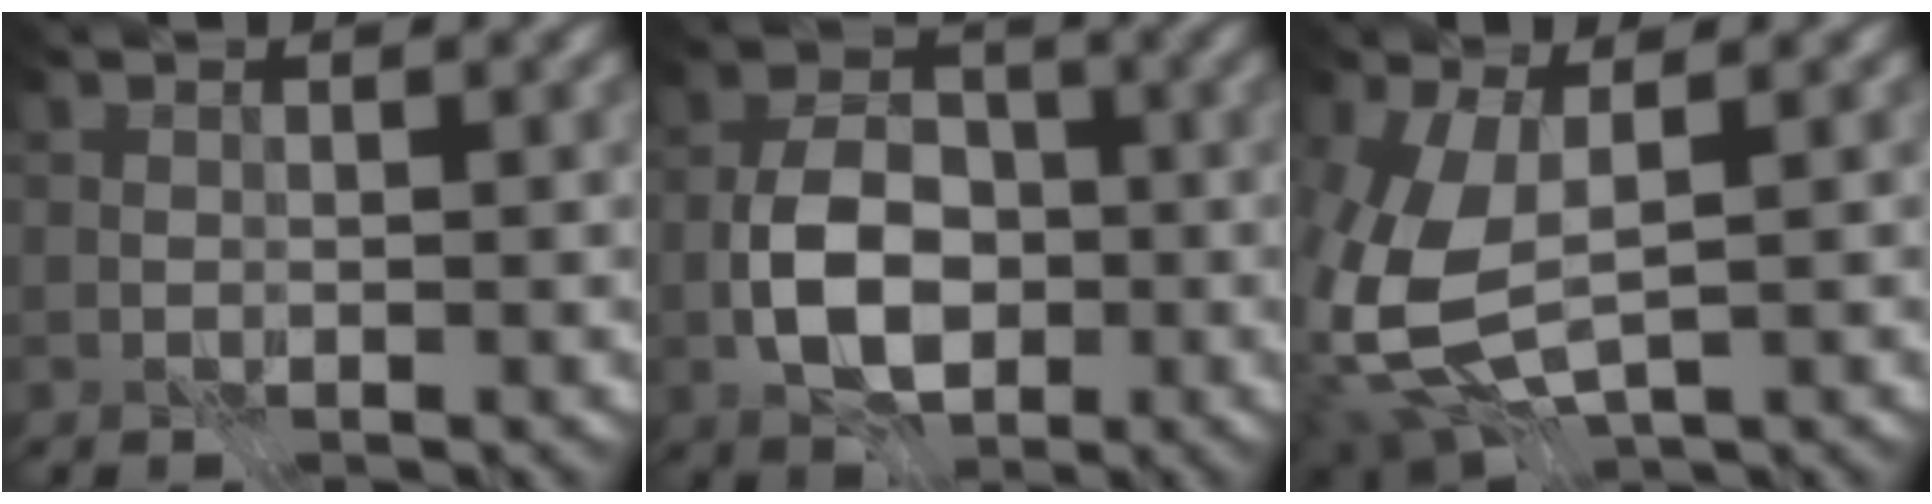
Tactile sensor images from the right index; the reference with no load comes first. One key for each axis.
{"total": 6.9, "fx": -2.2, "fy": 4.3, "fz": 4.9, "tx": -0.084, "ty": 0.005, "tz": -0.047}
{"total": 8.9, "fx": -1.4, "fy": 4.7, "fz": 7.4, "tx": -0.185, "ty": -0.026, "tz": -0.015}